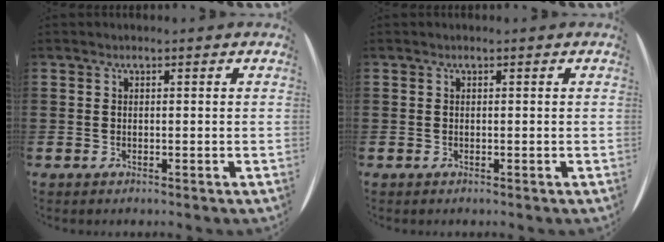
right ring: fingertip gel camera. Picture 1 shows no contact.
{"total": 0.0}